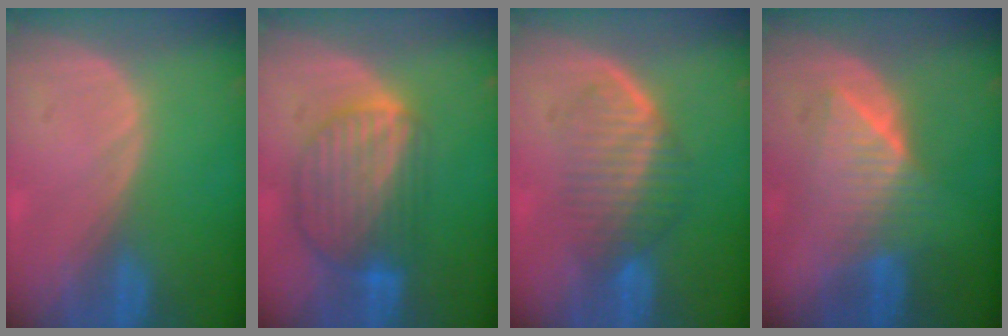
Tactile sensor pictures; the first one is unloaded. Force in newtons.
{"total": 8.7, "press": 7.6, "slide": 4.2}
{"total": 6.2, "press": 6.1, "slide": 1.0}
{"total": 6.5, "press": 6.4, "slide": 0.9}